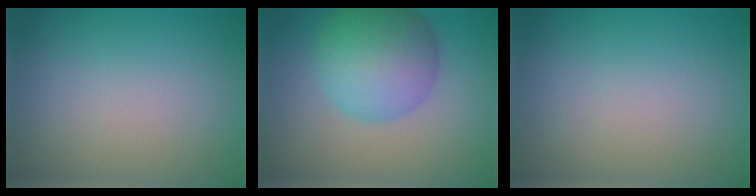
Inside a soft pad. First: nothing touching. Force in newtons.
{"total": 8.0, "press": 8.0, "slide": 0.1}
{"total": 0.0}